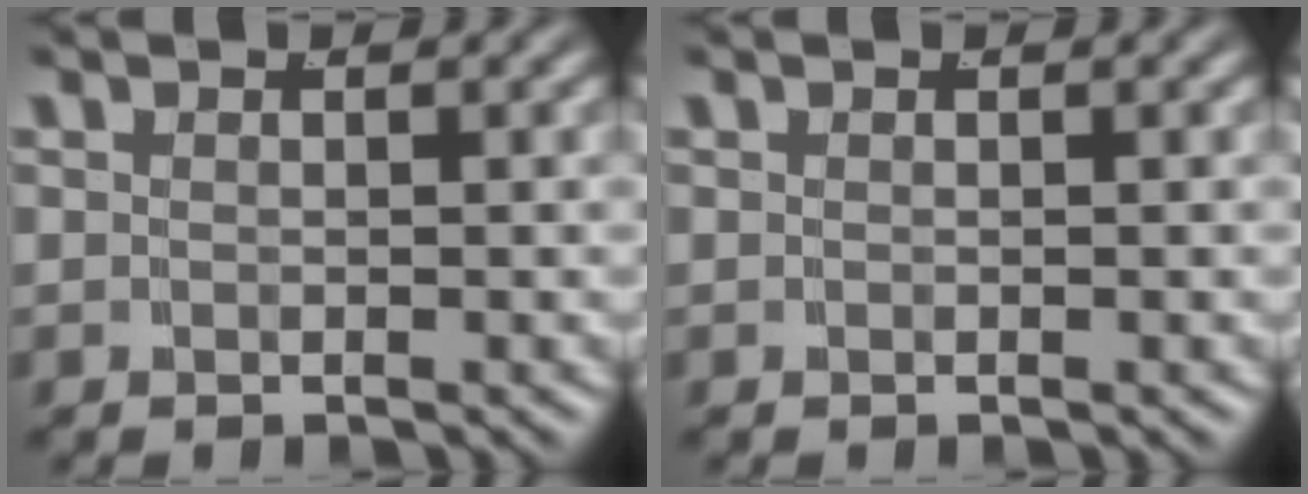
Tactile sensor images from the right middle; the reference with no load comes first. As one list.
[{"total": 0.0}]